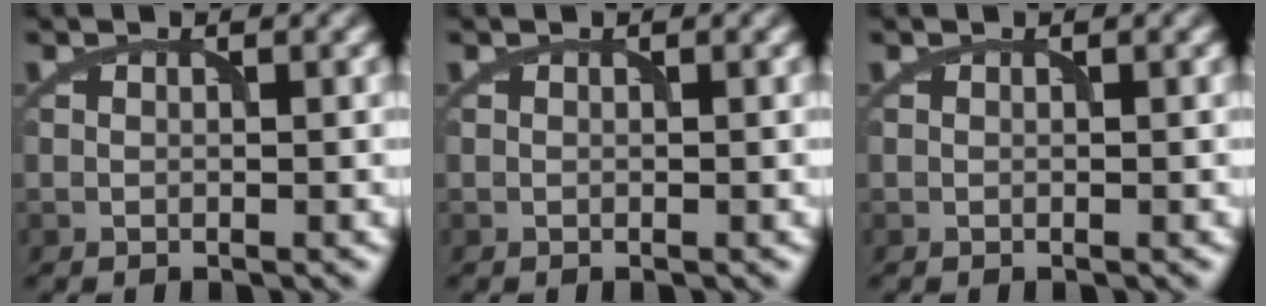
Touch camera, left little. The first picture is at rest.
{"total": 0.0}
{"total": 0.0}